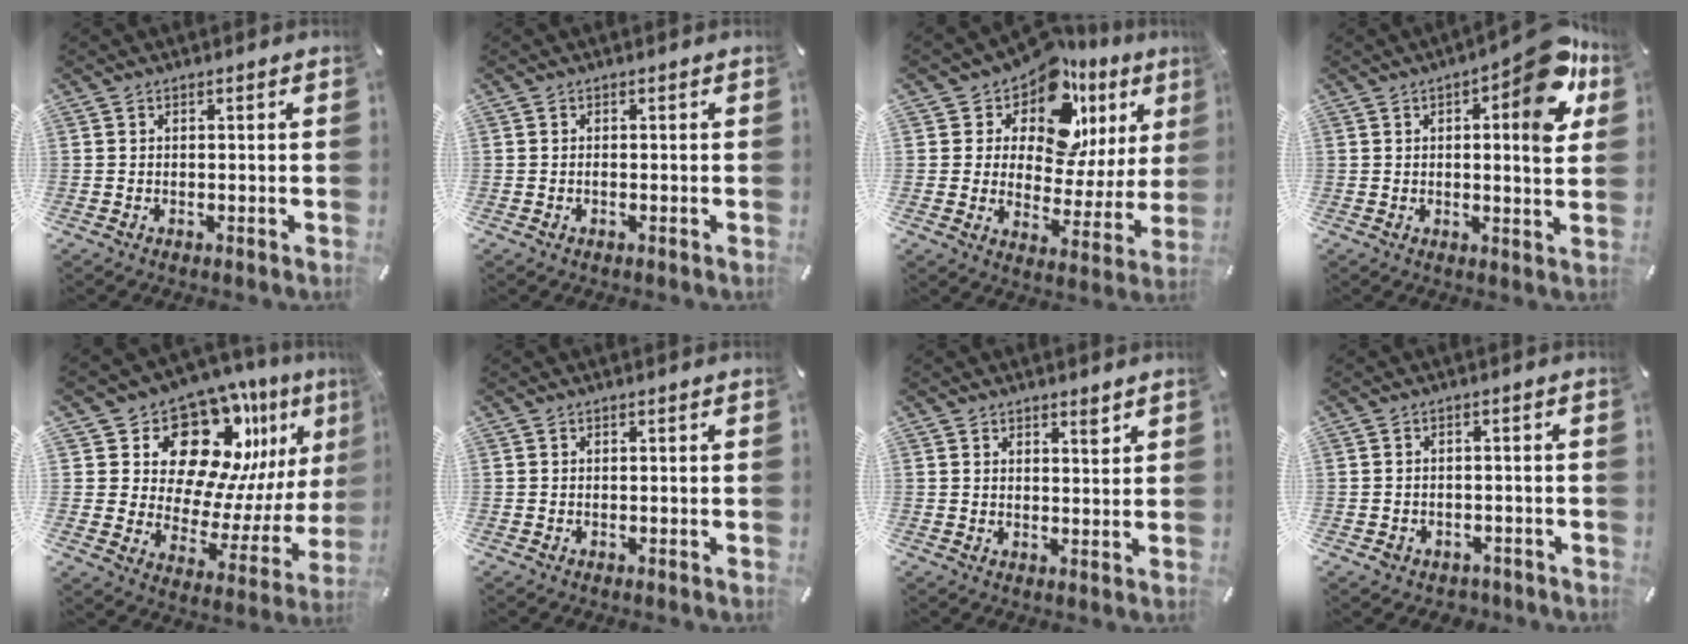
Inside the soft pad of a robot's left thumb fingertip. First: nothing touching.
{"total": 0.5, "force": [-0.2, 0.3, 0.4], "torque": [-0.009, -0.002, -0.005]}
{"total": 13.4, "force": [9.7, 7.5, 5.3], "torque": [-0.081, -0.093, 0.167]}
{"total": 13.6, "force": [5.9, 4.3, 11.5], "torque": [-0.121, -0.048, 0.084]}
{"total": 18.1, "force": [13.9, 9.5, 6.6], "torque": [-0.084, -0.133, 0.242]}
{"total": 0.0}
{"total": 2.5, "force": [2.0, 1.1, 0.9], "torque": [0.004, -0.017, 0.032]}
{"total": 2.6, "force": [-1.4, 2.1, 0.6], "torque": [-0.009, 0.006, -0.030]}